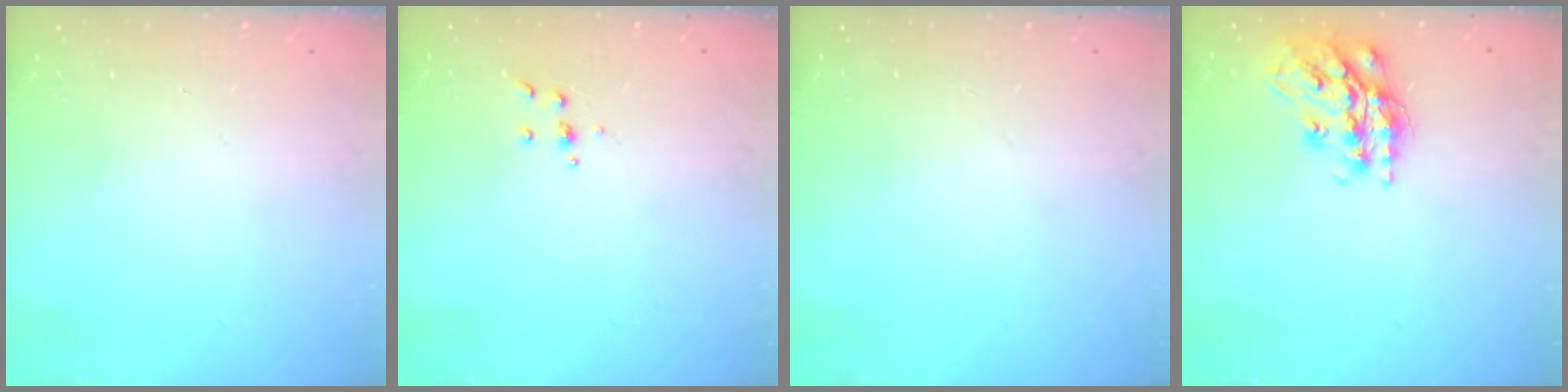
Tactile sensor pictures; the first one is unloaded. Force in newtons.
{"total": 4.0, "press": 3.9, "slide": 0.9}
{"total": 0.0}
{"total": 17.8, "press": 17.8, "slide": 1.3}